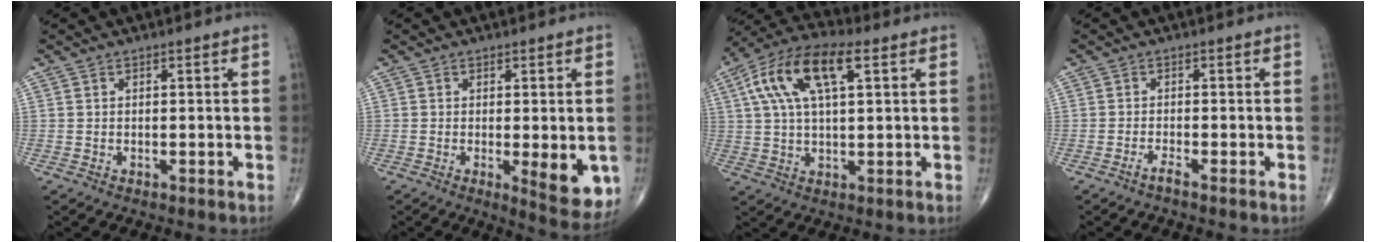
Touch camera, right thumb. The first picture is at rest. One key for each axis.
{"total": 7.8, "fx": -1.4, "fy": 2.7, "fz": 7.1, "tx": -0.083, "ty": -0.018, "tz": -0.013}
{"total": 14.5, "fx": 5.0, "fy": 6.2, "fz": 12.1, "tx": -0.238, "ty": 0.026, "tz": 0.086}
{"total": 1.1, "fx": -1.0, "fy": -0.2, "fz": 0.6, "tx": -0.020, "ty": 0.003, "tz": -0.022}